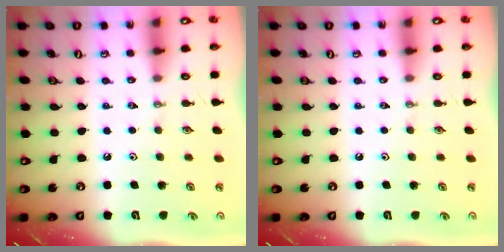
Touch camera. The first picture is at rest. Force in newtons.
{"total": 0.0}